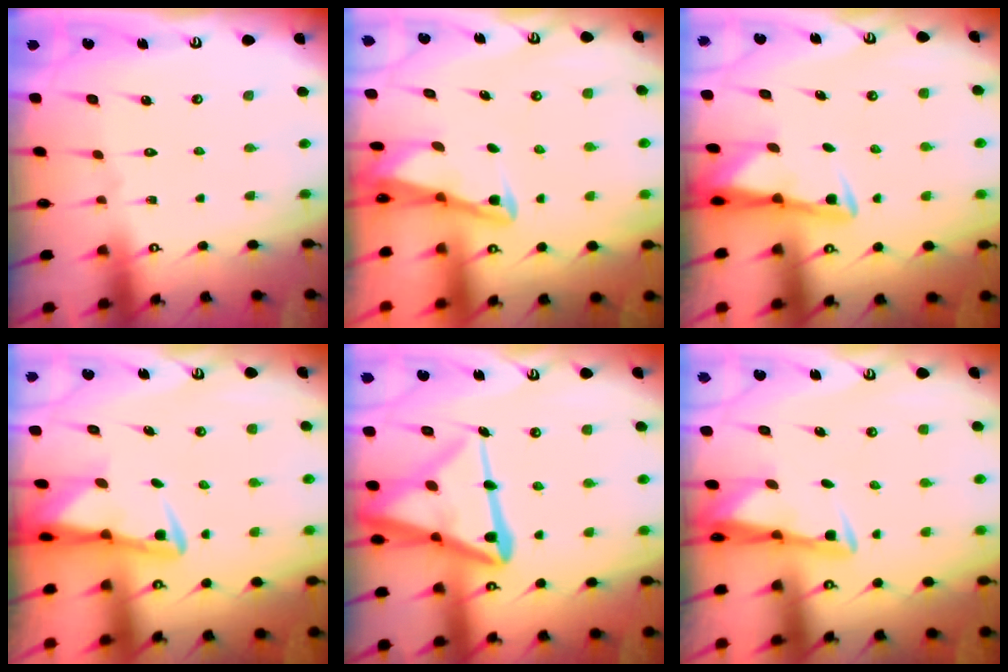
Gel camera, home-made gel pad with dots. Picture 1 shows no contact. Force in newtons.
{"total": 3.0, "press": 3.0, "slide": 0.4}
{"total": 3.0, "press": 2.9, "slide": 0.5}
{"total": 3.4, "press": 3.3, "slide": 0.6}
{"total": 18.8, "press": 18.7, "slide": 2.2}
{"total": 3.4, "press": 3.3, "slide": 0.9}